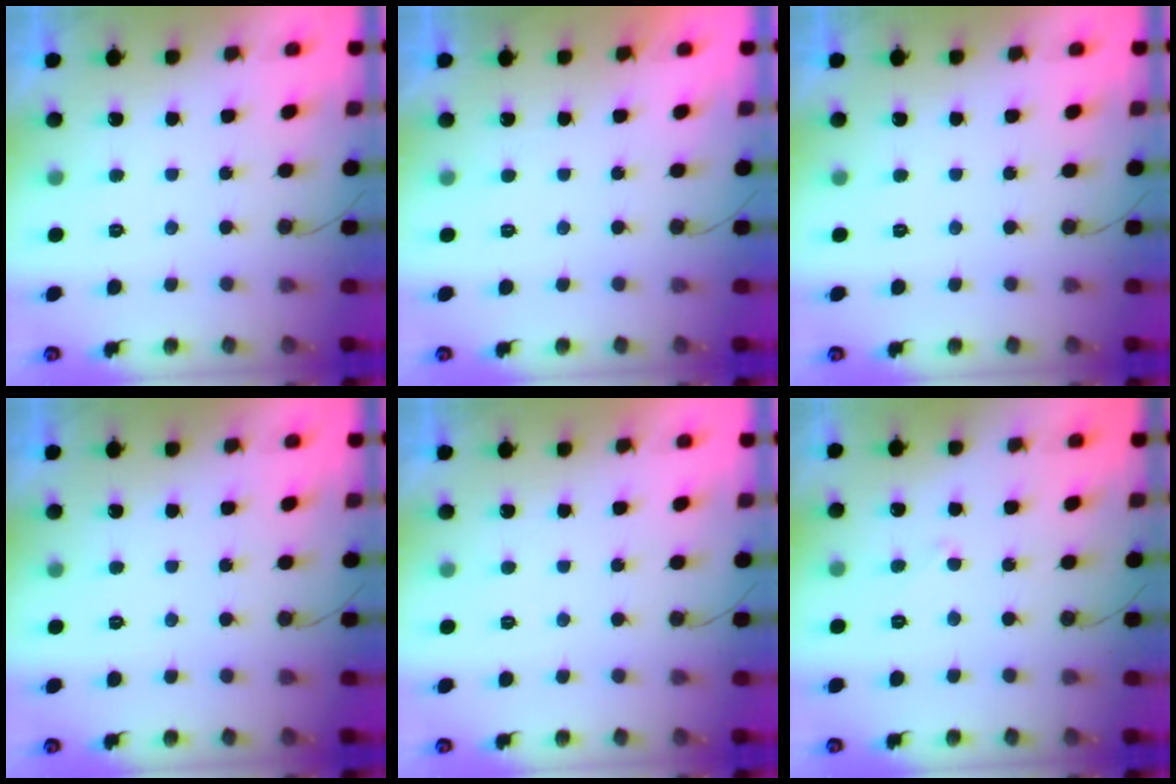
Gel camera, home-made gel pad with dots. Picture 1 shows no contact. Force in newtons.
{"total": 1.6, "press": 1.6, "slide": 0.1}
{"total": 0.0}
{"total": 0.0}
{"total": 1.9, "press": 1.9, "slide": 0.1}
{"total": 3.1, "press": 3.1, "slide": 0.2}